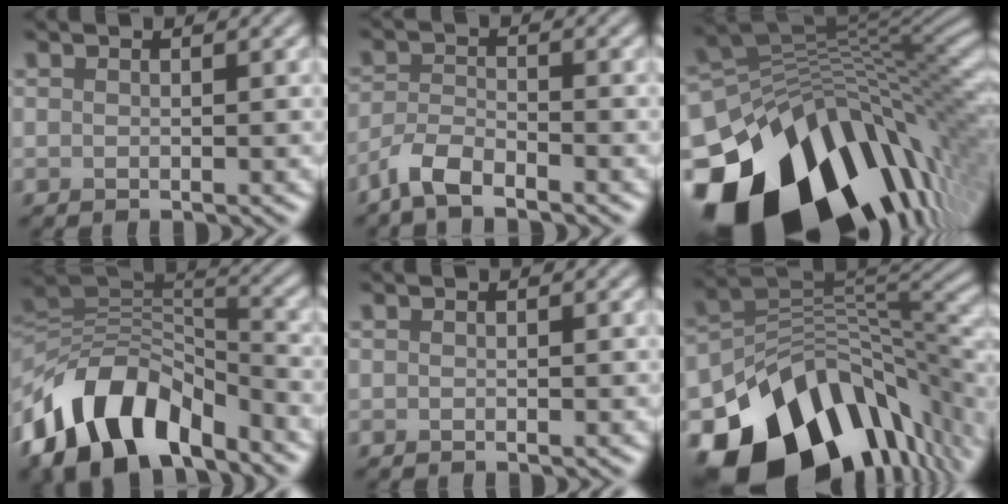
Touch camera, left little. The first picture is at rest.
{"total": 3.2, "force": [-2.6, 0.8, 1.6], "torque": [-0.036, -0.001, -0.061]}
{"total": 19.0, "force": [-7.8, 12.0, 12.6], "torque": [-0.245, -0.029, -0.124]}
{"total": 10.7, "force": [-6.7, 5.4, 6.3], "torque": [-0.107, 0.005, -0.126]}
{"total": 0.0}
{"total": 15.9, "force": [-8.6, 10.2, 8.7], "torque": [-0.153, -0.009, -0.135]}